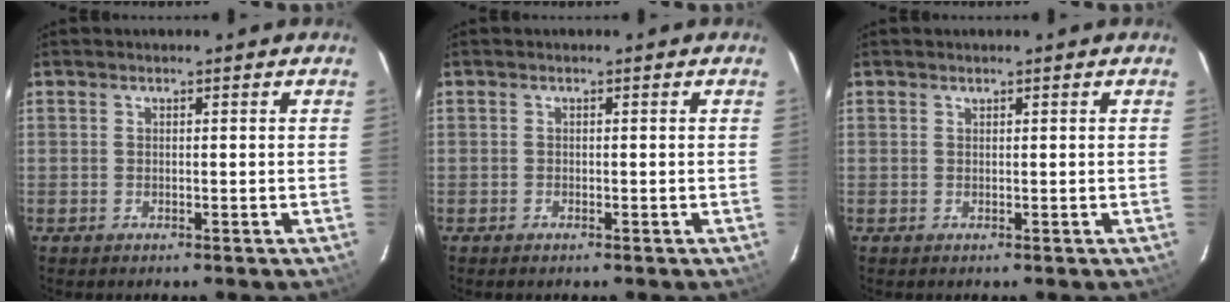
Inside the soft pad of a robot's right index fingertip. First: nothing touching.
{"total": 0.0}
{"total": 0.0}